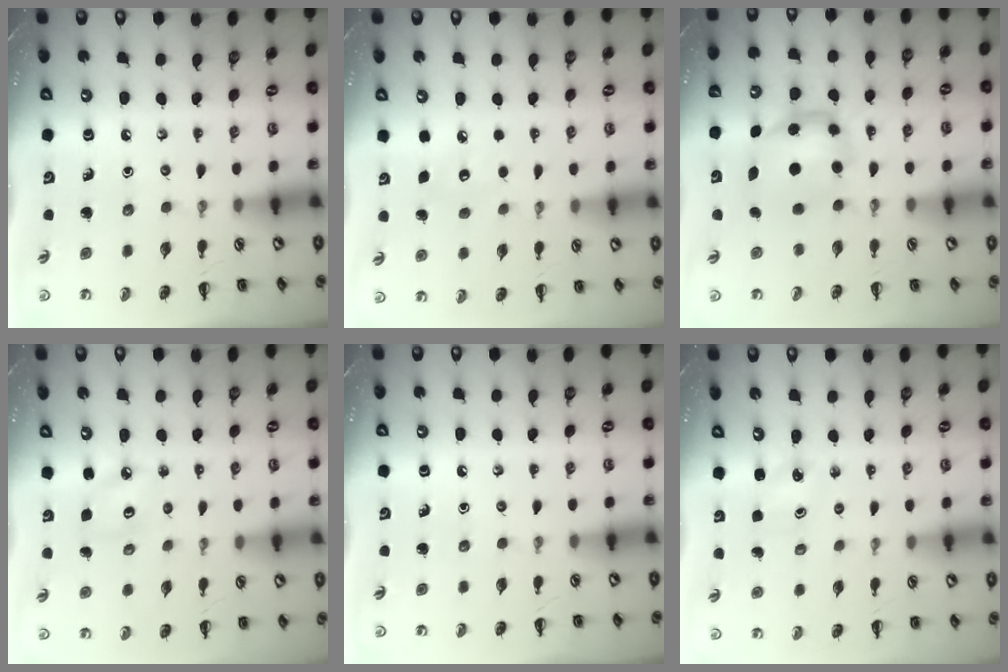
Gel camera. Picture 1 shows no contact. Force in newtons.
{"total": 5.2, "press": 5.0, "slide": 1.4}
{"total": 6.6, "press": 6.6, "slide": 0.4}
{"total": 3.8, "press": 3.7, "slide": 0.5}
{"total": 0.0}
{"total": 2.5, "press": 2.4, "slide": 0.8}